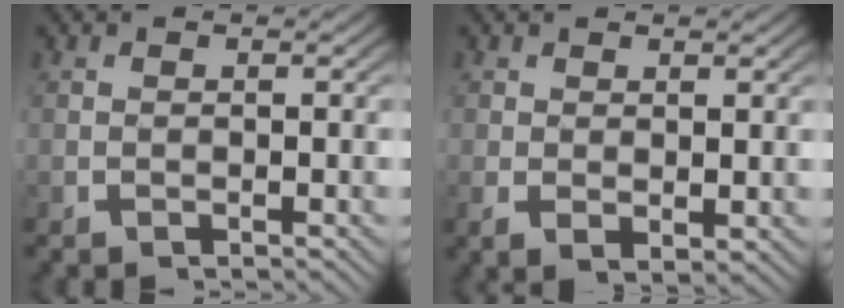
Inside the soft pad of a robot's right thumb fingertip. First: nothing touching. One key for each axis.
{"total": 1.2, "fx": 0.8, "fy": 0.4, "fz": 0.9, "tx": -0.017, "ty": -0.007, "tz": 0.023}